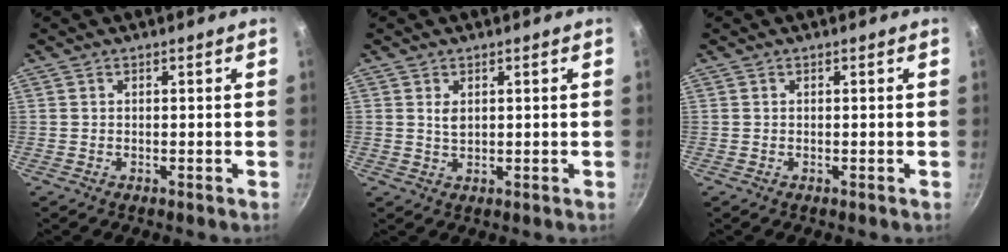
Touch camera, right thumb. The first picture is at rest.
{"total": 2.1, "force": [0.7, 1.3, 1.5], "torque": [-0.026, -0.006, 0.014]}
{"total": 0.0}